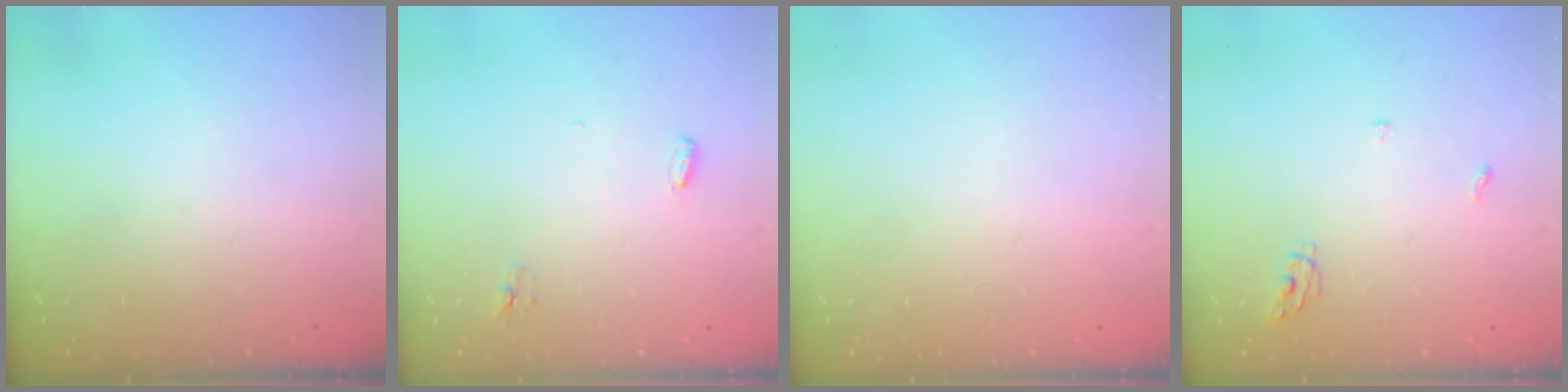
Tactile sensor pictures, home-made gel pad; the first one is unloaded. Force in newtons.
{"total": 3.6, "press": 3.5, "slide": 0.9}
{"total": 1.1, "press": 0.8, "slide": 0.7}
{"total": 4.6, "press": 4.6, "slide": 0.5}